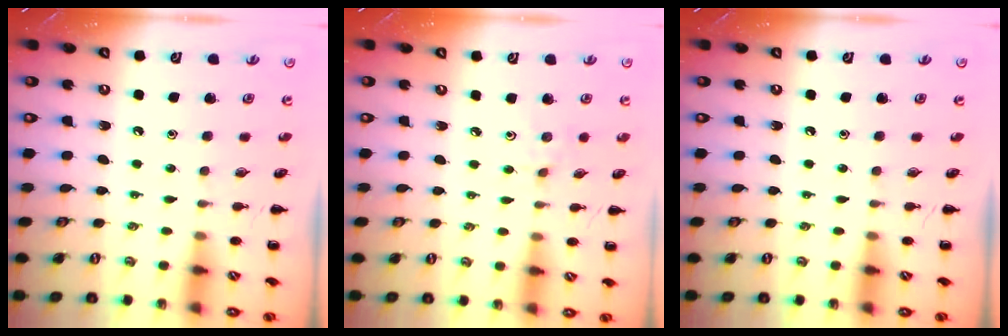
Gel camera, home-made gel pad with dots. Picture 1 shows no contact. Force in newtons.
{"total": 2.5, "press": 2.3, "slide": 0.9}
{"total": 0.0}